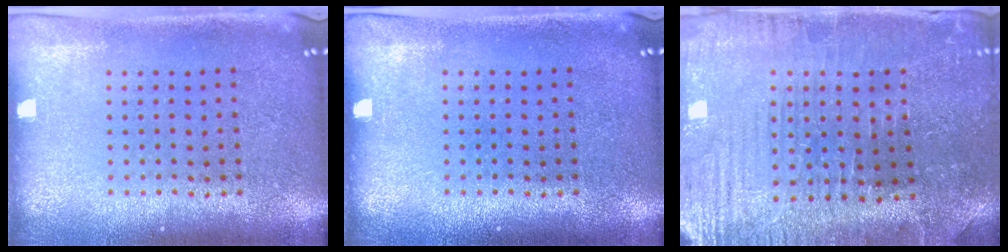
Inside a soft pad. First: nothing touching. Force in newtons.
{"total": 0.0}
{"total": 1.8, "press": 1.8, "slide": 0.3}